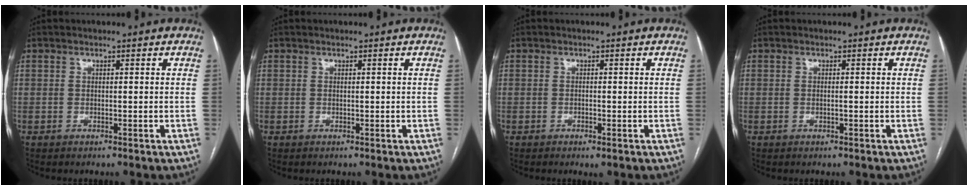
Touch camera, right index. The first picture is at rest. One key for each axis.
{"total": 0.0}
{"total": 1.4, "fx": -0.8, "fy": 0.4, "fz": 1.0, "tx": -0.014, "ty": -0.002, "tz": -0.008}
{"total": 0.0}